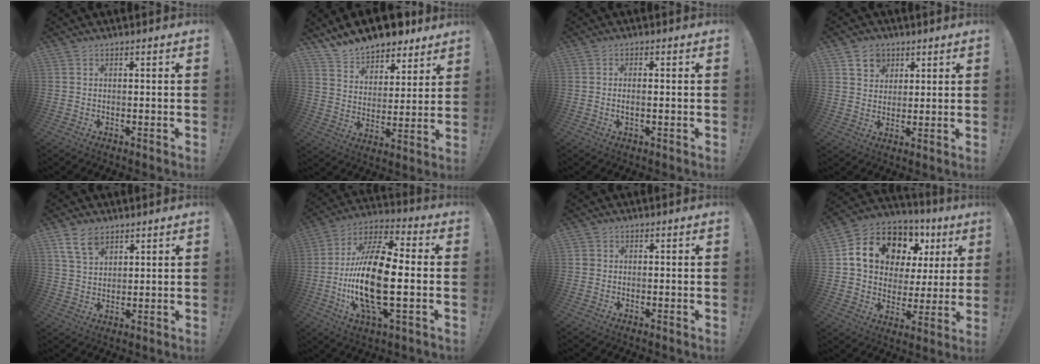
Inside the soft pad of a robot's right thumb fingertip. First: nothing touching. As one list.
[{"total": 11.6, "force": [10.4, 4.4, 2.4], "torque": [-0.056, -0.084, 0.191]}, {"total": 1.9, "force": [0.0, 0.4, 1.9], "torque": [-0.027, -0.001, -0.002]}, {"total": 7.1, "force": [3.9, 5.6, 1.9], "torque": [-0.022, -0.021, 0.074]}, {"total": 7.6, "force": [5.0, 4.3, 3.9], "torque": [-0.068, -0.018, 0.097]}, {"total": 22.9, "force": [-2.9, 9.3, 20.7], "torque": [-0.417, -0.003, -0.053]}, {"total": 0.8, "force": [0.1, 0.7, 0.3], "torque": [-0.004, 0.002, 0.002]}, {"total": 16.8, "force": [8.2, 11.3, 9.3], "torque": [-0.152, -0.041, 0.161]}]